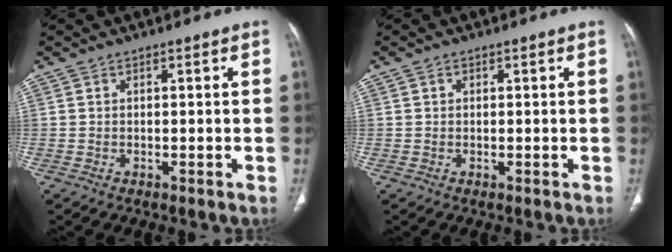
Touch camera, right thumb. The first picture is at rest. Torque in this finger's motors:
{"motor_torque": [-0.32, 0.34, 0.01, 0.56, 0.00]}